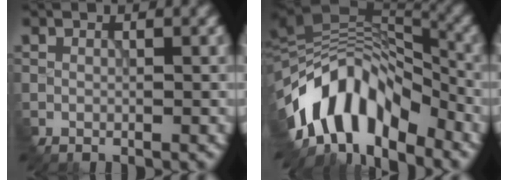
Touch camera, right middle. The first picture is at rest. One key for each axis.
{"total": 11.0, "fx": -6.2, "fy": 5.4, "fz": 7.3, "tx": -0.131, "ty": 0.011, "tz": -0.107}